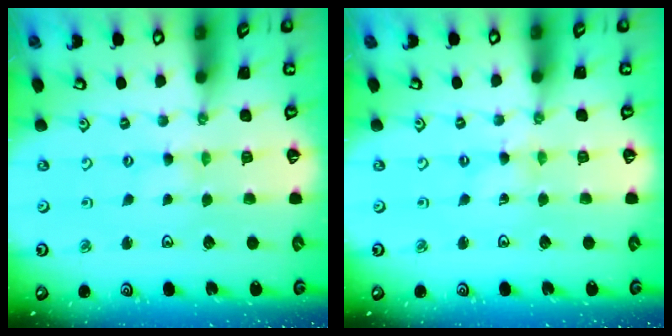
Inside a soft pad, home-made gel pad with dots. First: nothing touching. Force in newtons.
{"total": 0.0}